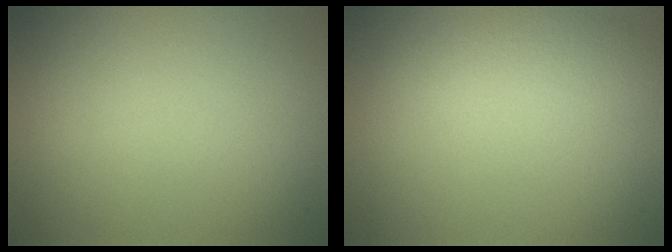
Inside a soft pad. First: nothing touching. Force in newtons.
{"total": 3.1, "press": 3.1, "slide": 0.1}